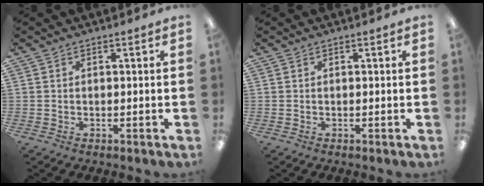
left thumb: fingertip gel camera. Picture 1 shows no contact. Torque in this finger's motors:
{"motor_torque": [0.00, 0.00, -0.05, 0.05, 0.00]}